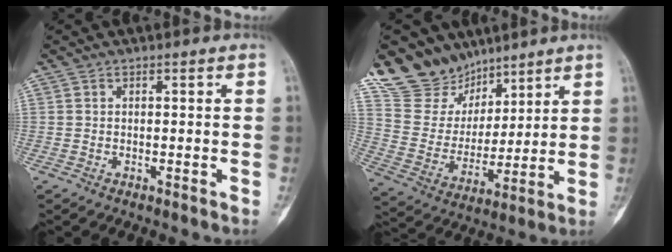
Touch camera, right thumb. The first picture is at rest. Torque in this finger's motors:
{"motor_torque": [0.17, 1.04, 0.01, 0.17, 0.00]}